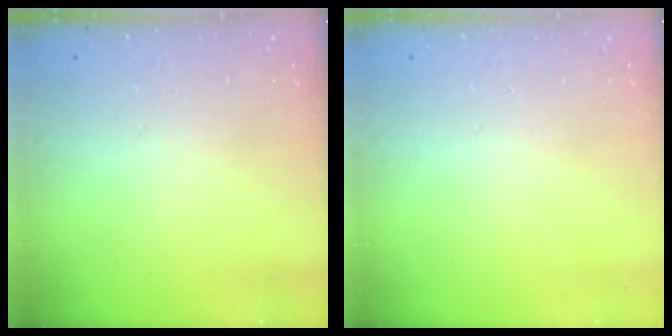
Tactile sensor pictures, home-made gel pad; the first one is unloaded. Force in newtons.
{"total": 0.0}